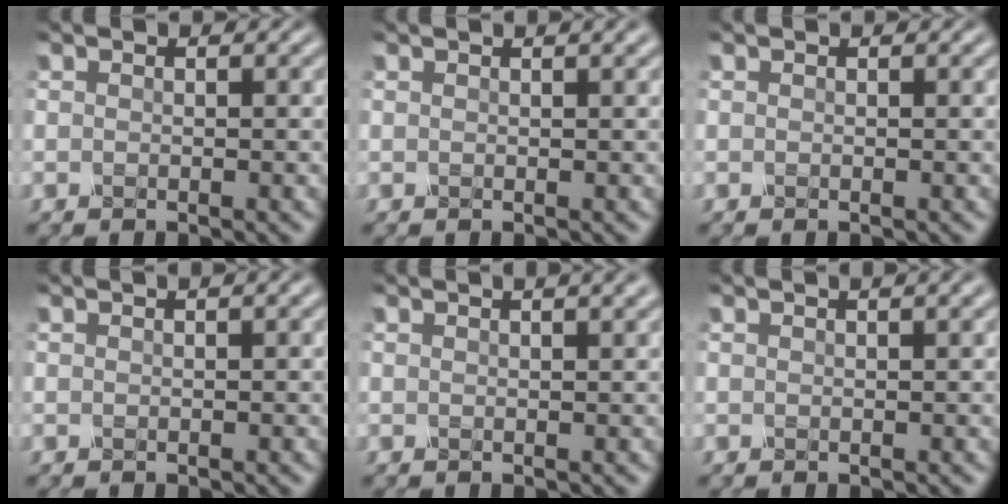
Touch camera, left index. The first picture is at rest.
{"total": 1.7, "force": [1.1, 0.5, 1.2], "torque": [-0.012, 0.004, 0.007]}
{"total": 0.0}
{"total": 0.8, "force": [0.5, 0.1, 0.7], "torque": [-0.014, 0.003, 0.004]}
{"total": 3.9, "force": [2.3, 1.6, 2.7], "torque": [-0.014, 0.021, -0.002]}
{"total": 2.4, "force": [1.4, 0.8, 1.7], "torque": [-0.010, 0.008, 0.002]}